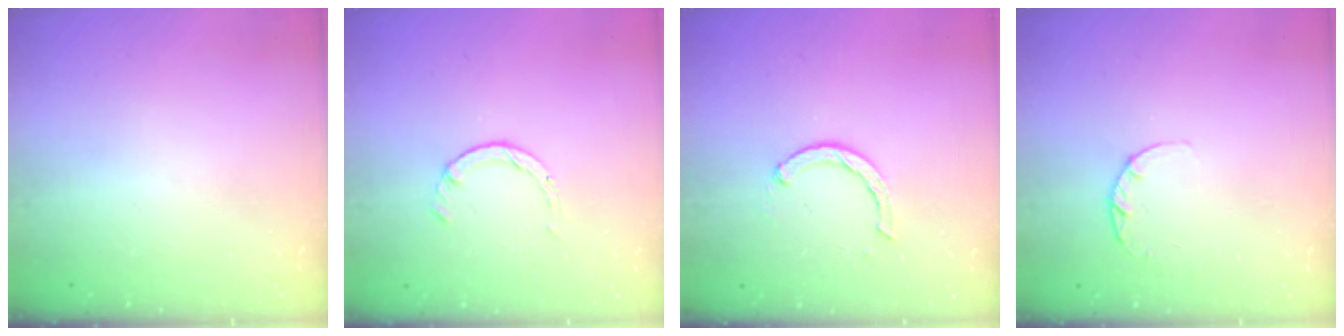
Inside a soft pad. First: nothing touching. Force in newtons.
{"total": 1.4, "press": 1.4, "slide": 0.2}
{"total": 2.4, "press": 2.4, "slide": 0.1}
{"total": 2.6, "press": 2.5, "slide": 0.4}